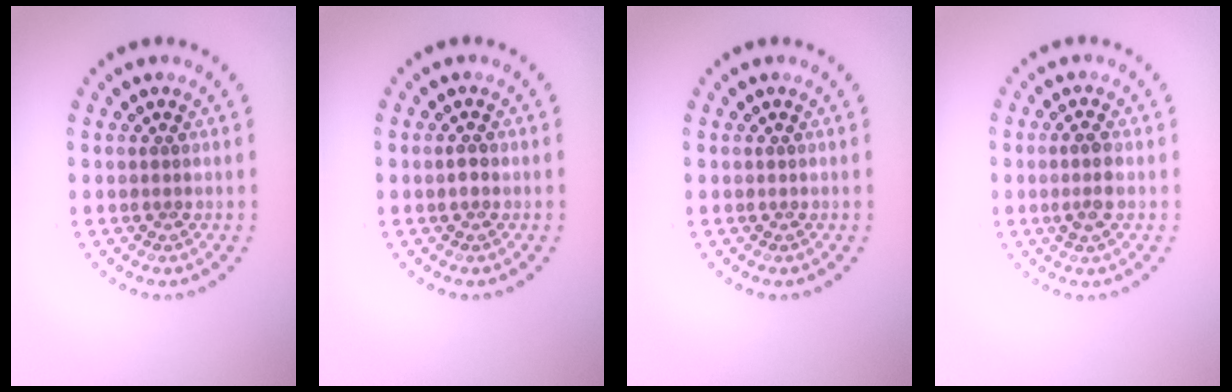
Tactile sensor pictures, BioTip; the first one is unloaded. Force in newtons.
{"total": 1.0, "press": 1.0, "slide": 0.1}
{"total": 0.0}
{"total": 1.9, "press": 1.8, "slide": 0.6}